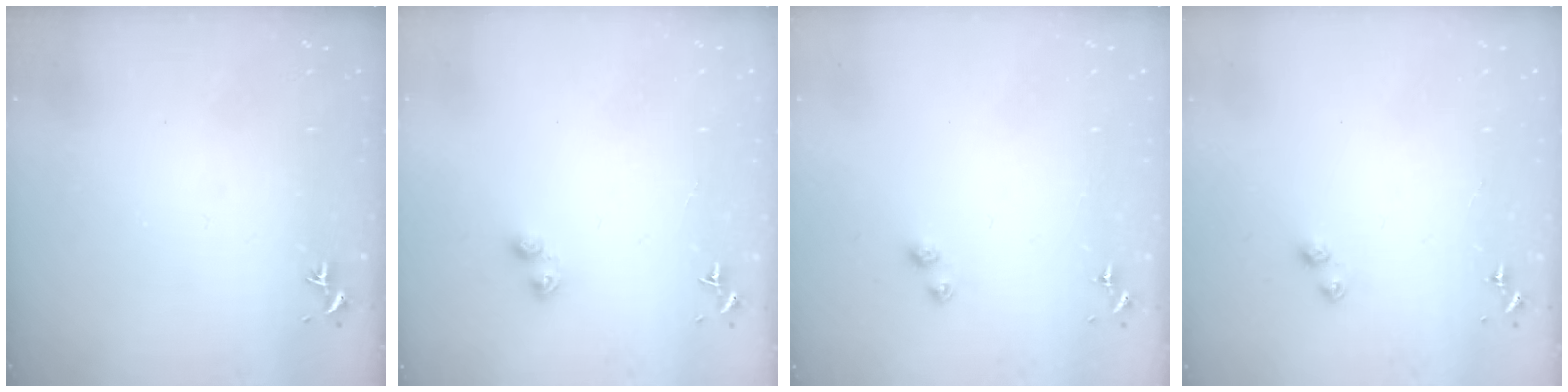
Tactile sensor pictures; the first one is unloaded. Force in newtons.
{"total": 2.9, "press": 2.9, "slide": 0.4}
{"total": 3.2, "press": 3.1, "slide": 0.4}
{"total": 3.5, "press": 3.4, "slide": 0.4}